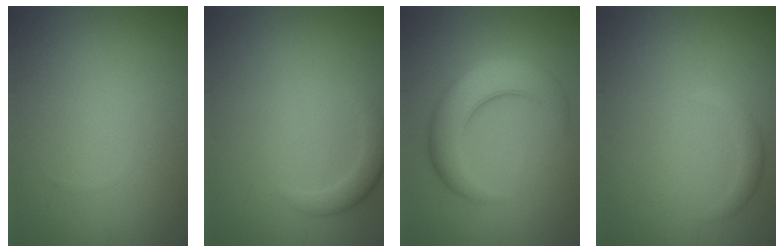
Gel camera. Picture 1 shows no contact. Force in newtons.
{"total": 1.8, "press": 1.8, "slide": 0.0}
{"total": 6.0, "press": 6.0, "slide": 0.1}
{"total": 1.2, "press": 1.2, "slide": 0.0}